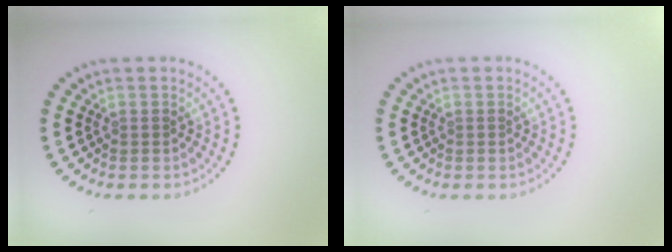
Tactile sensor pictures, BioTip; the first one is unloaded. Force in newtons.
{"total": 0.0}